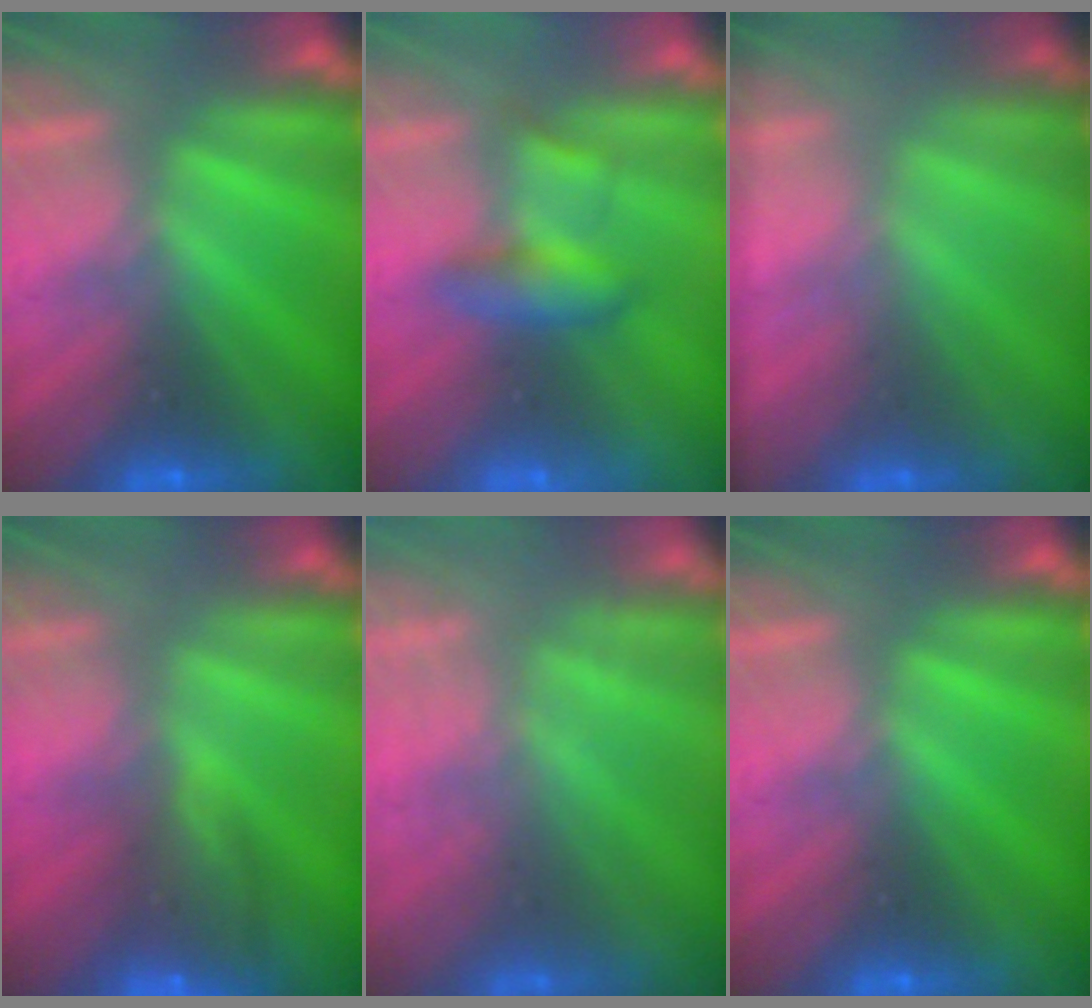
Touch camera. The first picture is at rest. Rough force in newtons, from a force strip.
{"total": 2.2}
{"total": 1.7}
{"total": 8.1}
{"total": 2.1}
{"total": 0.0}